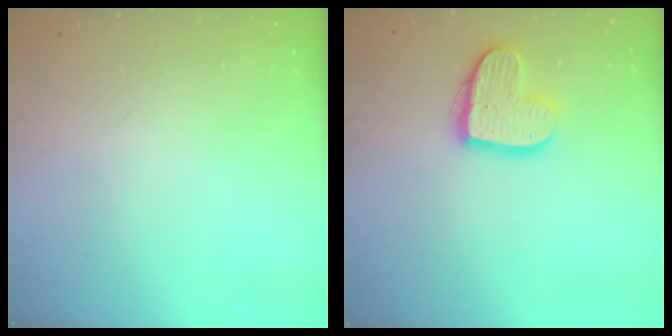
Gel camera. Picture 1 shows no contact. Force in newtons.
{"total": 14.5, "press": 14.5, "slide": 1.0}